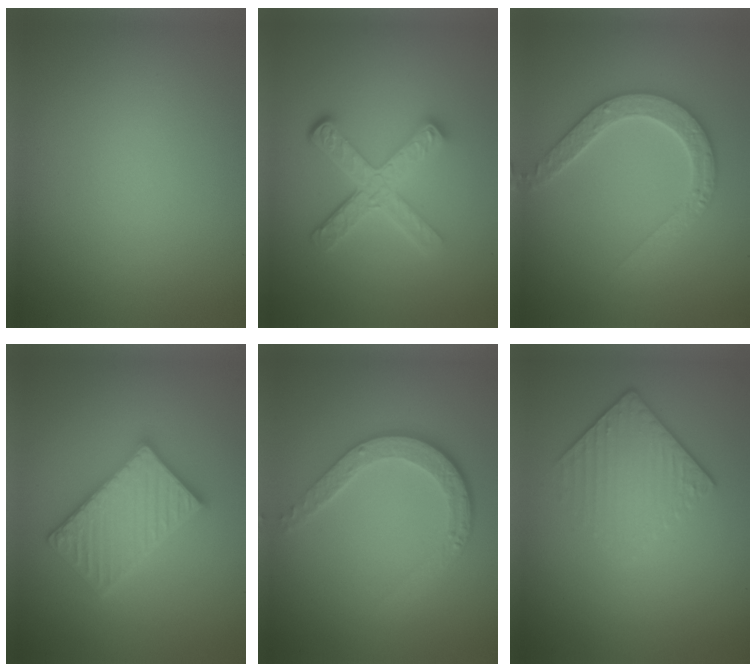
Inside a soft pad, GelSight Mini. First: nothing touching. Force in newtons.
{"total": 4.7, "press": 3.5, "slide": 3.2}
{"total": 3.3, "press": 3.3, "slide": 0.6}
{"total": 5.5, "press": 5.5, "slide": 0.9}
{"total": 3.8, "press": 2.8, "slide": 2.5}
{"total": 4.3, "press": 2.8, "slide": 3.3}